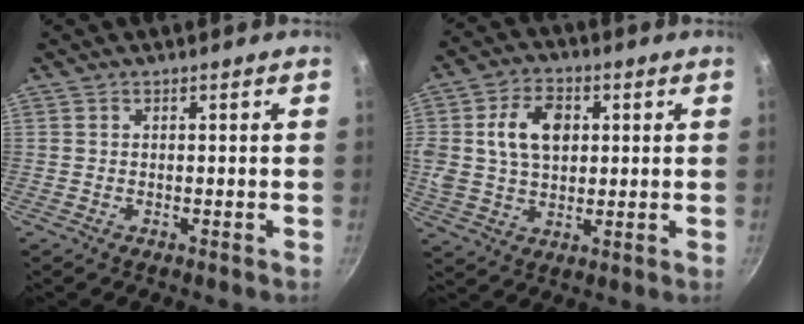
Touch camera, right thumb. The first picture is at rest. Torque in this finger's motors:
{"motor_torque": [-0.71, 1.46, 1.22, 0.45, 0.11]}